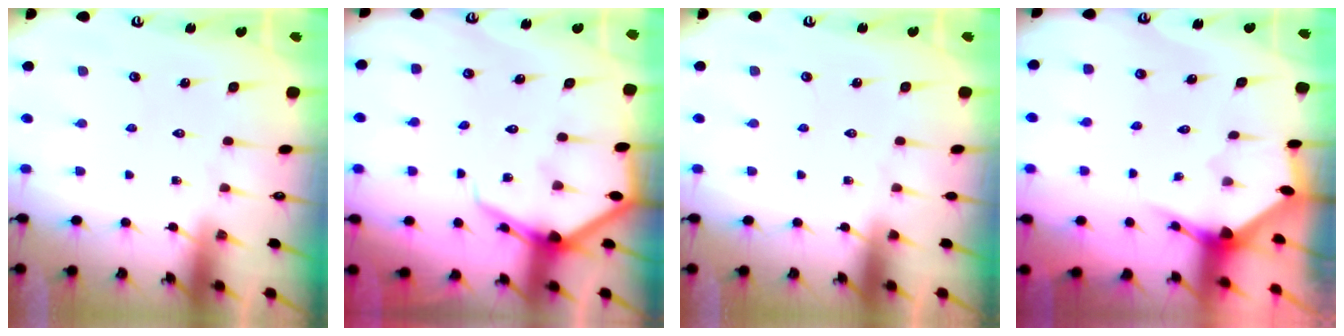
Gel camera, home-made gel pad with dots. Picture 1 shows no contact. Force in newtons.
{"total": 7.0, "press": 6.9, "slide": 0.7}
{"total": 0.0}
{"total": 2.8, "press": 2.8, "slide": 0.2}